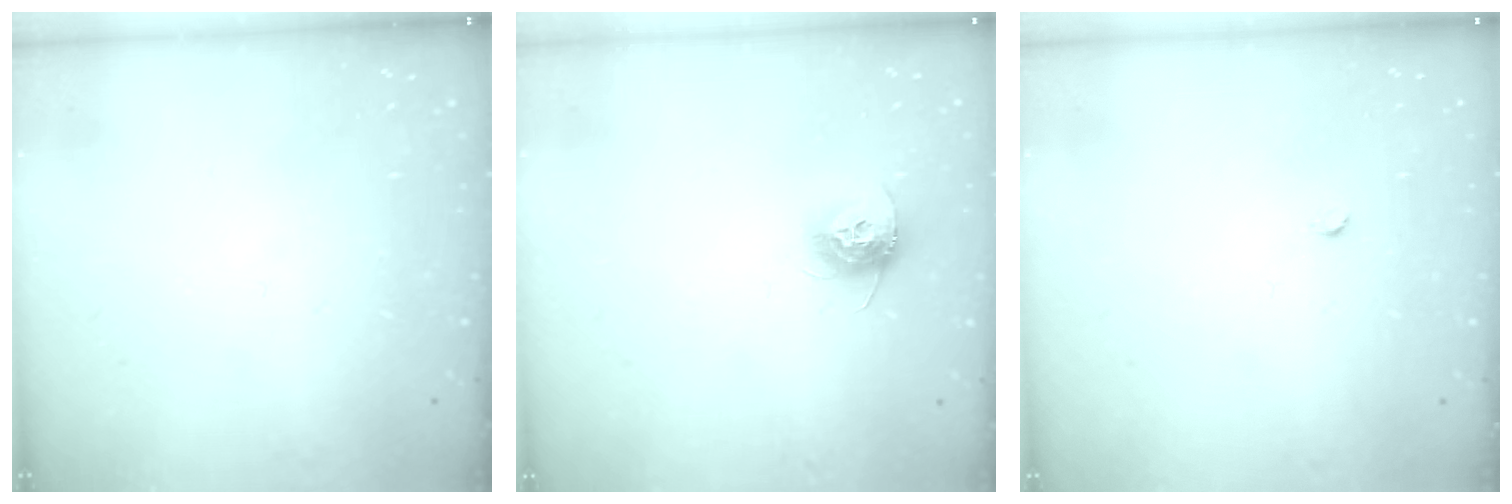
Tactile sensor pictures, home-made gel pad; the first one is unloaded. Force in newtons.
{"total": 9.5, "press": 9.5, "slide": 0.4}
{"total": 2.4, "press": 2.4, "slide": 0.3}